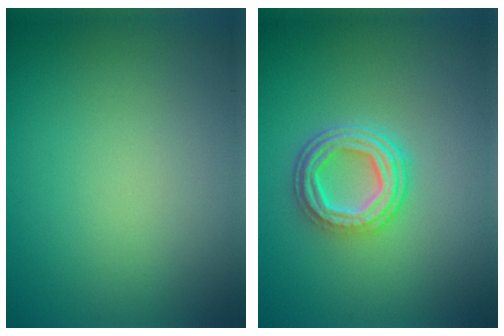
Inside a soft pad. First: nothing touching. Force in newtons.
{"total": 4.8, "press": 3.6, "slide": 3.3}